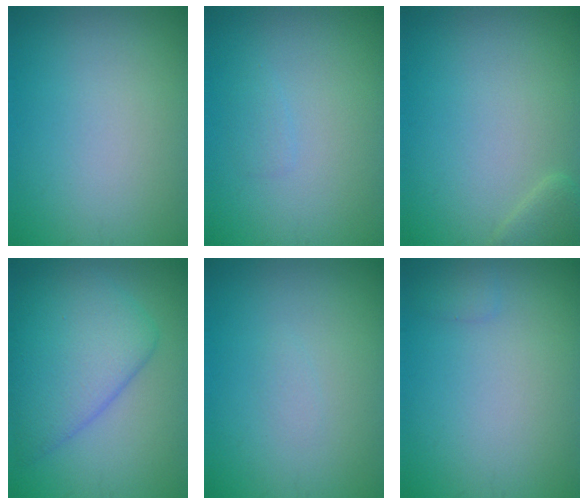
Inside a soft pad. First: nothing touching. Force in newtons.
{"total": 0.7, "press": 0.7, "slide": 0.1}
{"total": 1.6, "press": 1.6, "slide": 0.1}
{"total": 7.2, "press": 7.2, "slide": 0.3}
{"total": 0.5, "press": 0.5, "slide": 0.1}
{"total": 0.7, "press": 0.7, "slide": 0.0}